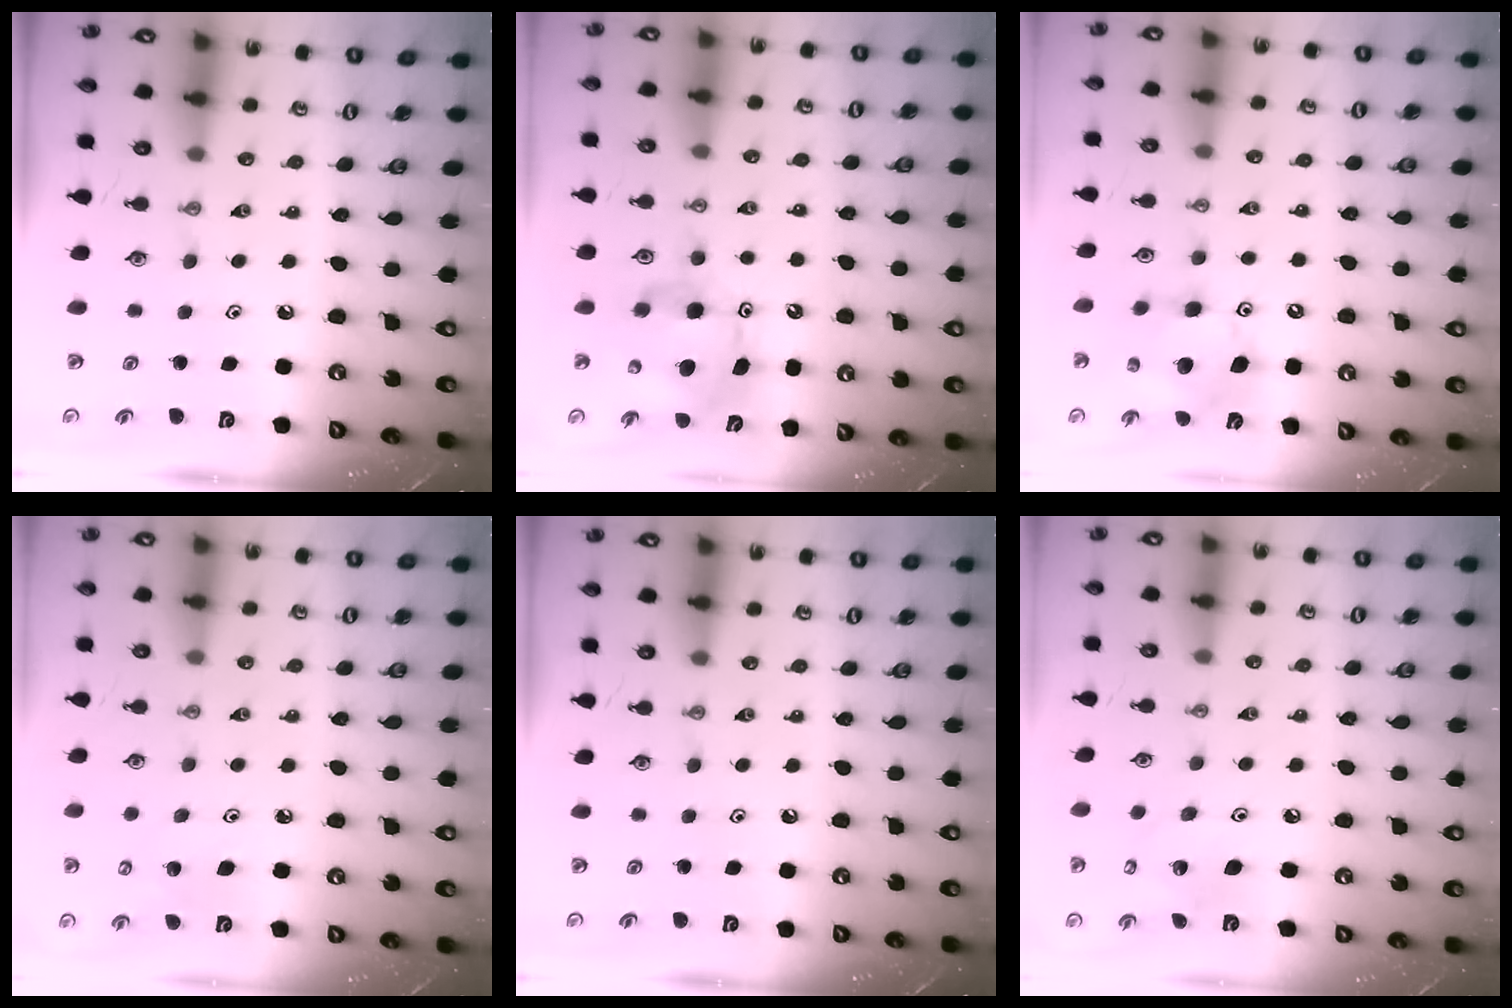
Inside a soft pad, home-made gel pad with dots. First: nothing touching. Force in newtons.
{"total": 11.2, "press": 11.2, "slide": 1.2}
{"total": 11.9, "press": 11.8, "slide": 1.4}
{"total": 7.3, "press": 7.0, "slide": 2.0}
{"total": 0.0}
{"total": 8.6, "press": 8.6, "slide": 0.4}